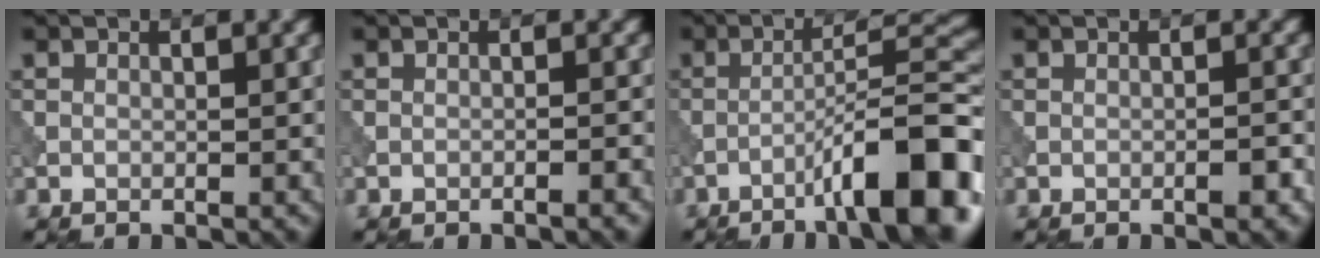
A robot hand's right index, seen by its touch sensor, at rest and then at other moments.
{"total": 1.1, "force": [-0.7, 0.1, 0.9], "torque": [-0.012, 0.005, -0.020]}
{"total": 10.7, "force": [-5.6, 1.8, 8.9], "torque": [-0.127, 0.022, -0.085]}
{"total": 1.3, "force": [-0.7, 0.2, 1.1], "torque": [-0.015, 0.003, -0.012]}